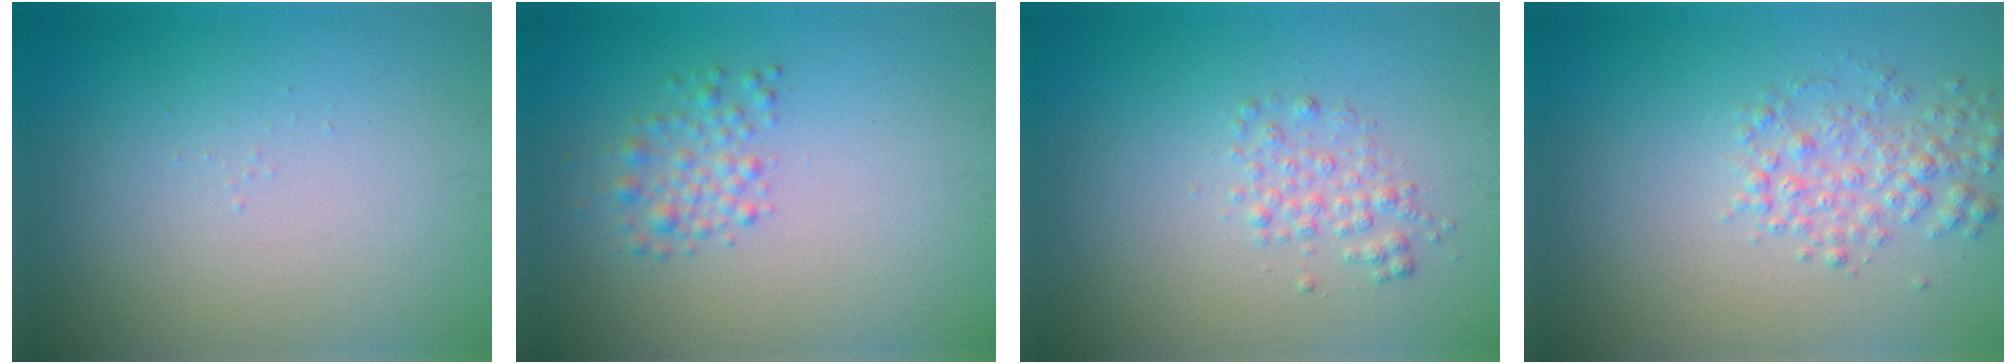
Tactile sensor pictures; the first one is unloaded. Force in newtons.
{"total": 1.9, "press": 1.9, "slide": 0.0}
{"total": 1.8, "press": 1.8, "slide": 0.0}
{"total": 2.7, "press": 2.7, "slide": 0.1}